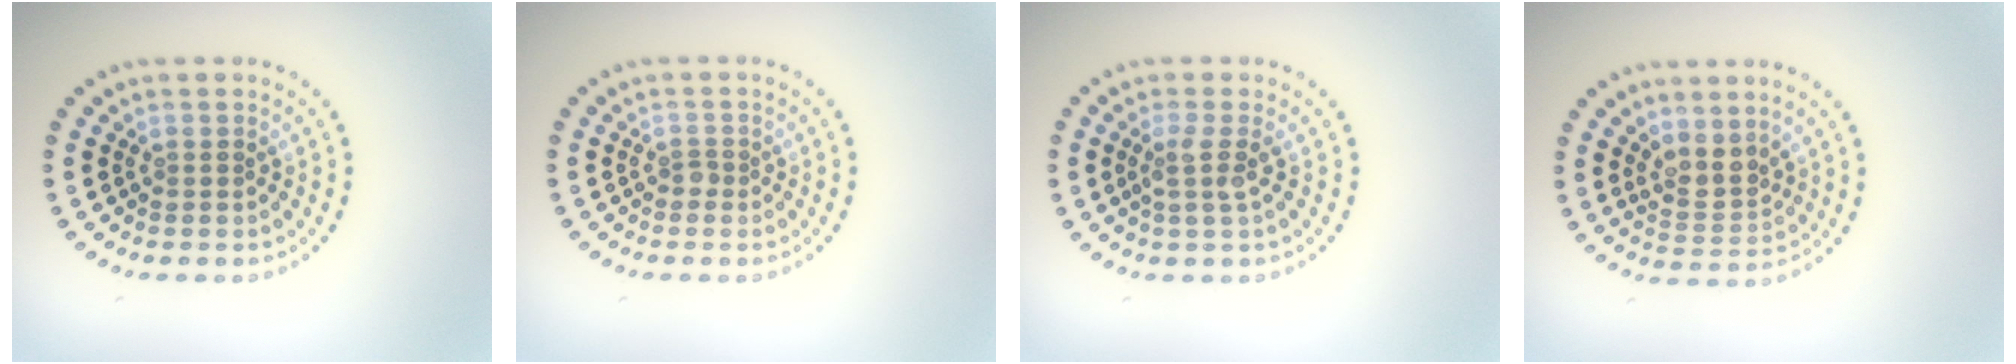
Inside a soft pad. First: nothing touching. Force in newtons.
{"total": 0.7, "press": 0.5, "slide": 0.5}
{"total": 1.8, "press": 1.3, "slide": 1.3}
{"total": 2.5, "press": 2.1, "slide": 1.5}